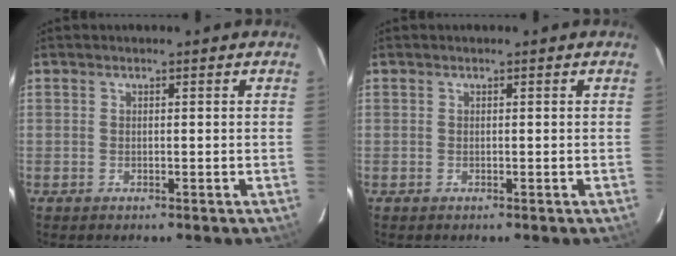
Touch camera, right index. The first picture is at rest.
{"total": 0.0}